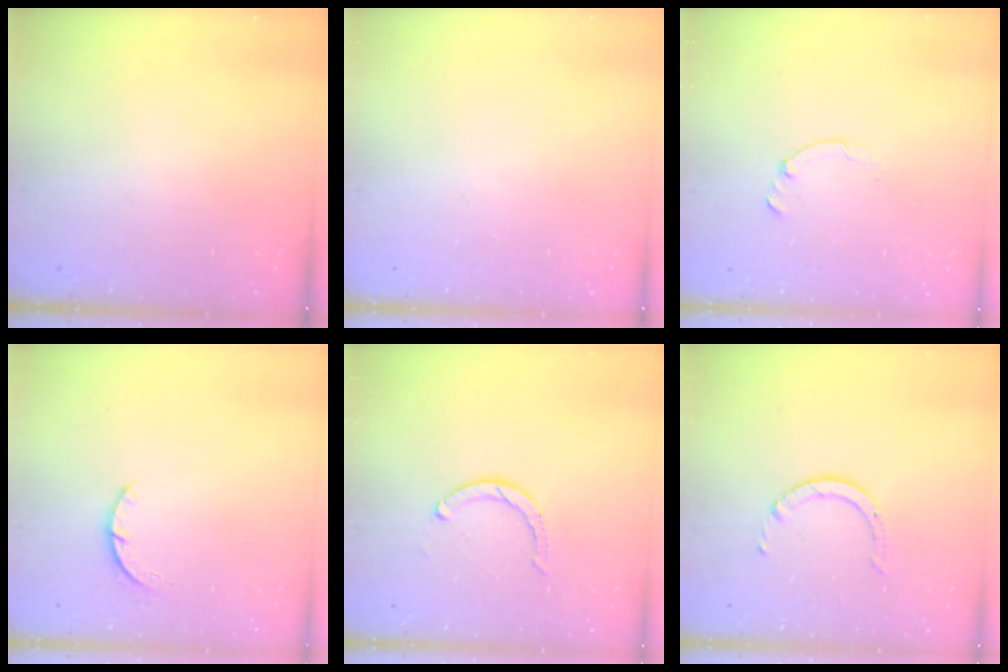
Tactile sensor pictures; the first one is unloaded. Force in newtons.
{"total": 0.0}
{"total": 0.0}
{"total": 2.4, "press": 2.4, "slide": 0.3}
{"total": 4.1, "press": 4.1, "slide": 0.4}
{"total": 2.5, "press": 2.4, "slide": 0.3}